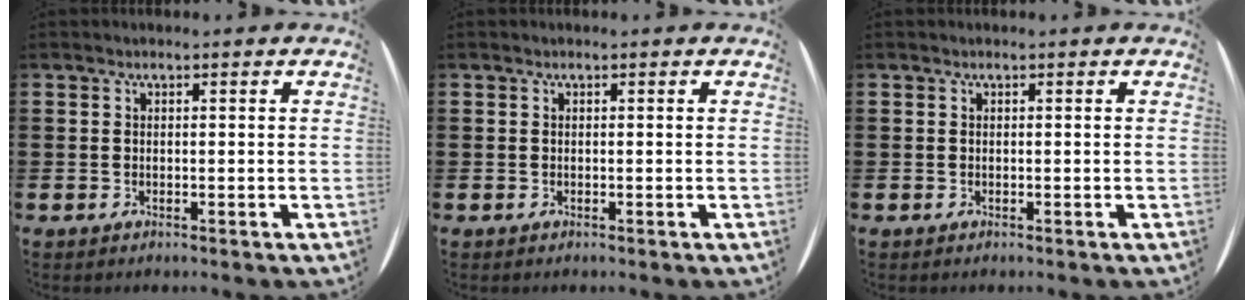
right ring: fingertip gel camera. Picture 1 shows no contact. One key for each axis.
{"total": 0.0}
{"total": 0.0}